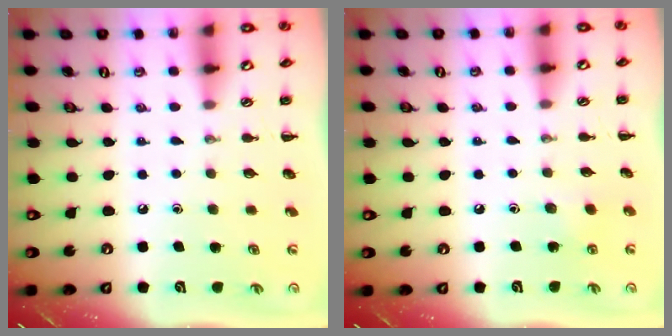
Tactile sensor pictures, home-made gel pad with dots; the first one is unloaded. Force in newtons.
{"total": 5.2, "press": 4.9, "slide": 1.7}